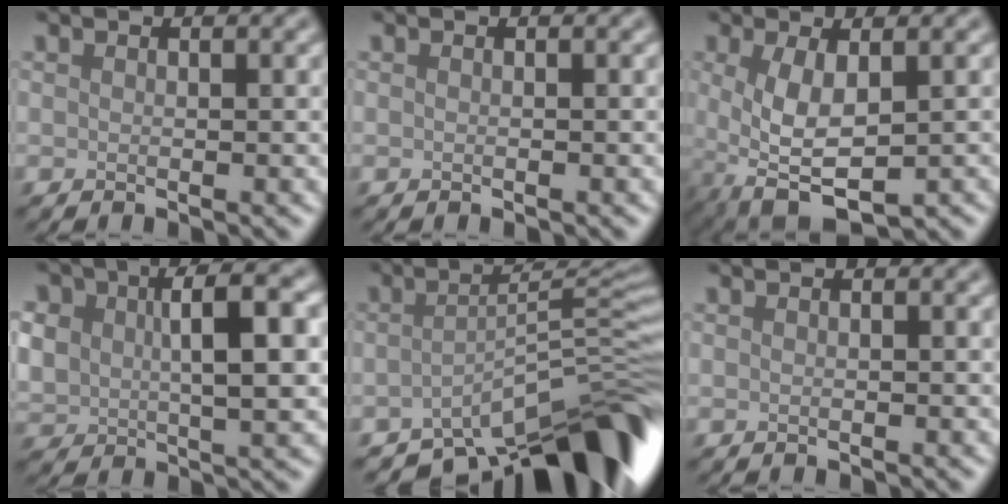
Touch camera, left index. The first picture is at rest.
{"total": 0.0}
{"total": 5.7, "force": [-0.7, 2.7, 5.0], "torque": [-0.110, -0.011, -0.005]}
{"total": 8.8, "force": [1.5, 5.4, 6.8], "torque": [-0.129, -0.002, 0.031]}
{"total": 10.9, "force": [-7.1, 2.9, 7.8], "torque": [-0.092, 0.001, -0.123]}
{"total": 0.0}